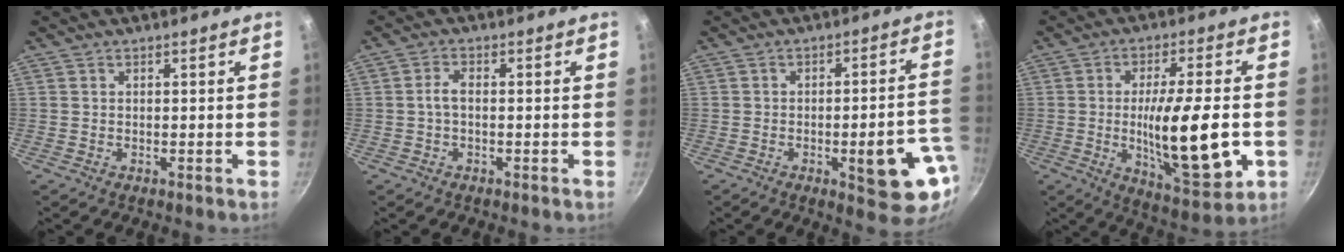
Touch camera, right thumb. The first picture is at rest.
{"total": 2.4, "force": [-0.3, 1.2, 2.1], "torque": [-0.047, 0.012, -0.010]}
{"total": 13.5, "force": [-4.0, 4.2, 12.2], "torque": [-0.123, 0.024, -0.048]}
{"total": 18.7, "force": [-2.6, 5.6, 17.7], "torque": [-0.273, -0.004, -0.035]}